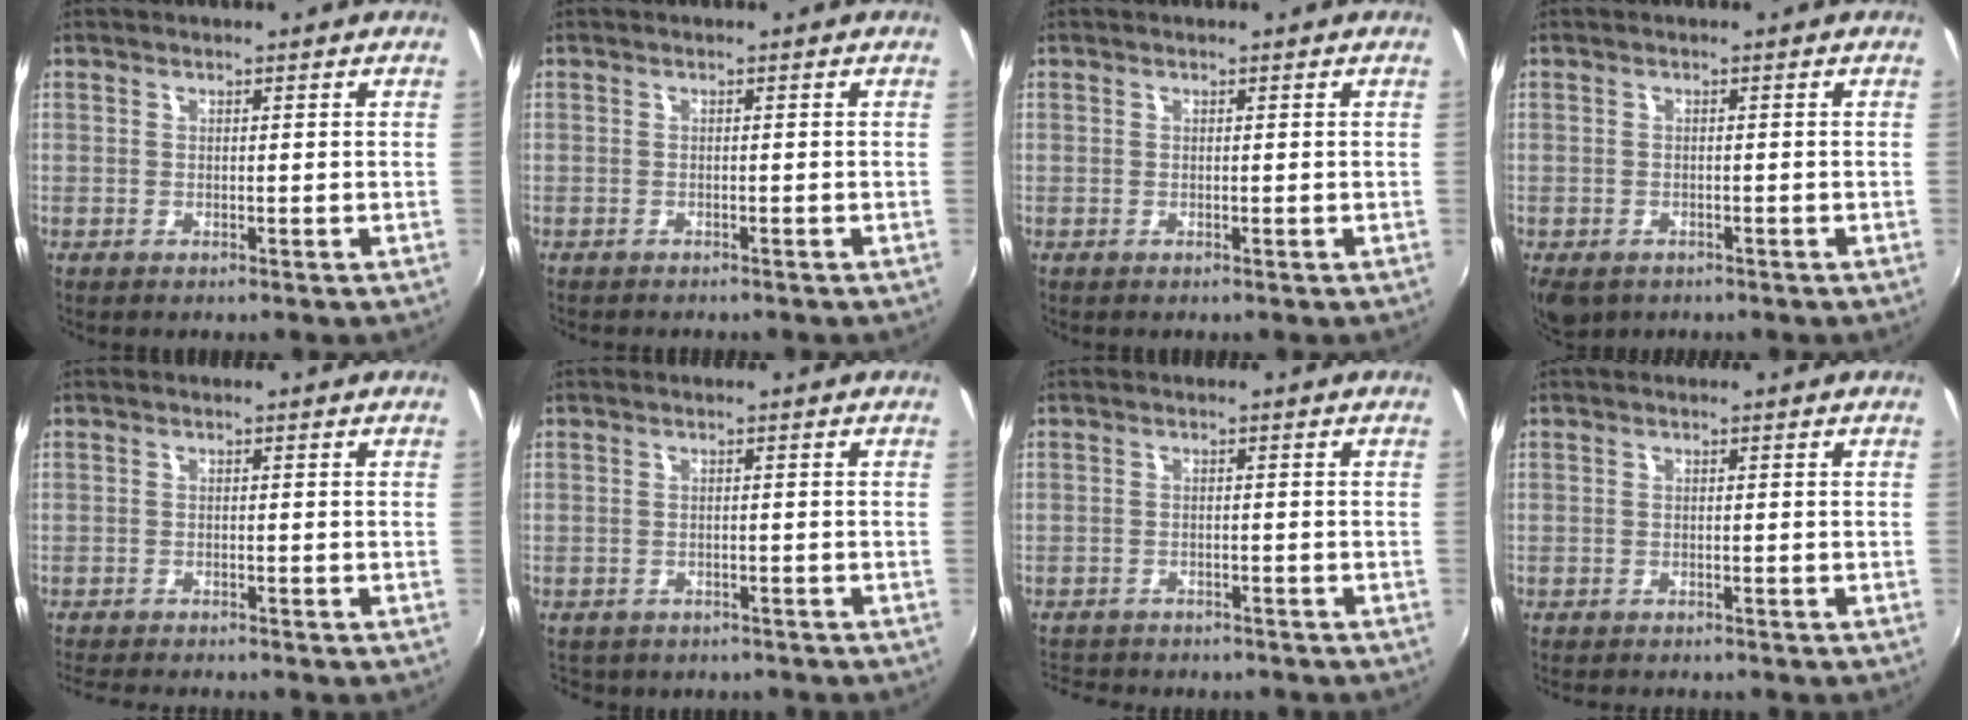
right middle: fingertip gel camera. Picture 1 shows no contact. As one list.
[{"total": 1.3, "force": [-1.3, 0.3, 0.3], "torque": [-0.010, -0.008, -0.019]}, {"total": 0.0}, {"total": 5.4, "force": [-3.3, 3.3, 2.8], "torque": [-0.064, -0.018, -0.047]}, {"total": 6.0, "force": [-5.6, 0.6, 2.1], "torque": [-0.055, -0.019, -0.094]}, {"total": 5.0, "force": [-4.0, 2.6, 1.5], "torque": [-0.037, -0.012, -0.052]}, {"total": 8.6, "force": [-7.6, 3.1, 2.7], "torque": [-0.075, -0.014, -0.113]}, {"total": 3.7, "force": [-3.4, 0.7, 1.2], "torque": [-0.031, -0.016, -0.054]}]